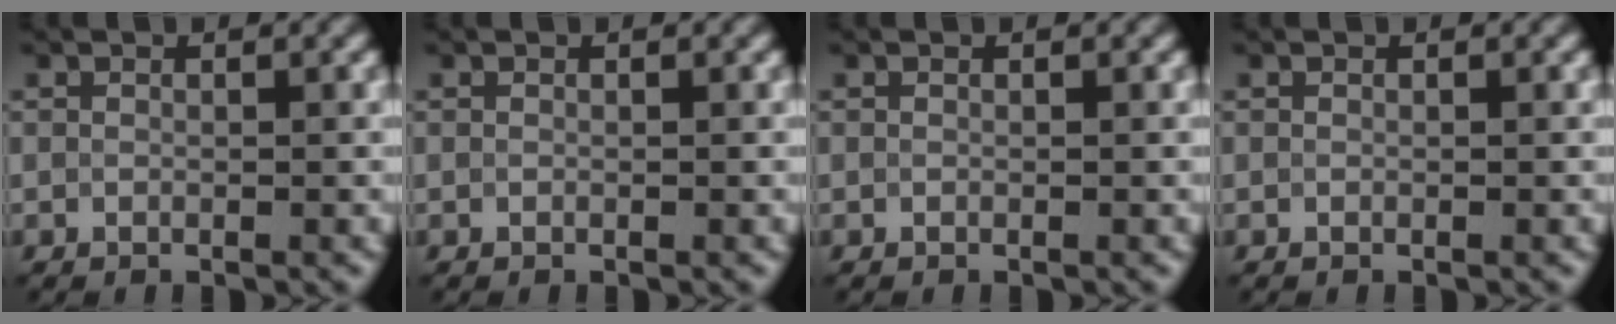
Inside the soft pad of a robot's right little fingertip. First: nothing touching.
{"total": 0.0}
{"total": 0.0}
{"total": 0.0}